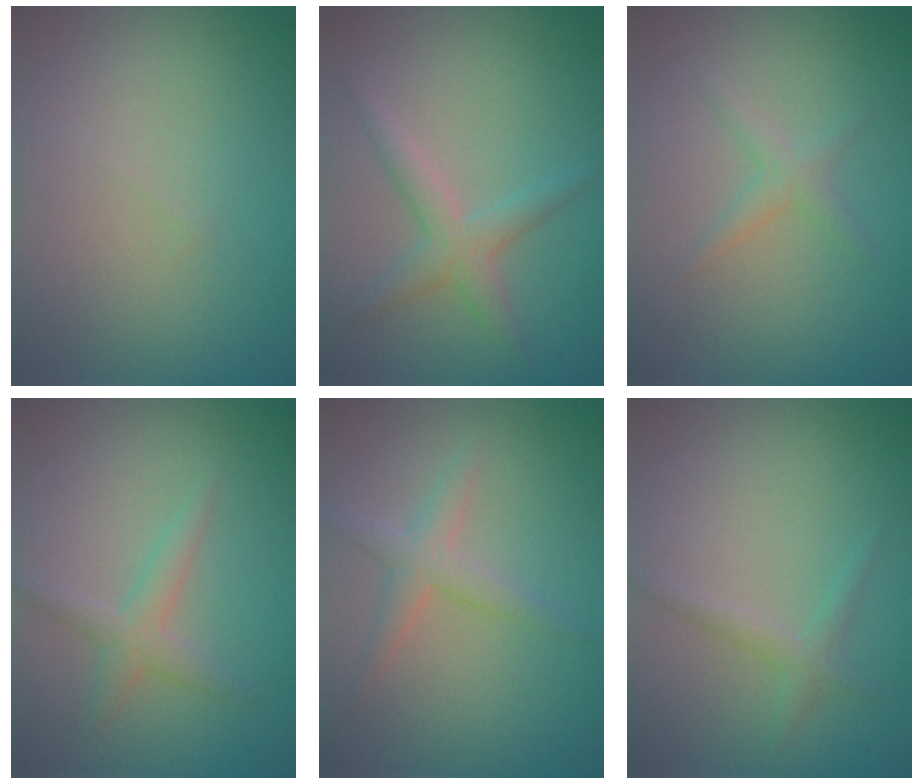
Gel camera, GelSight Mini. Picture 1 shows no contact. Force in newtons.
{"total": 1.7, "press": 1.7, "slide": 0.2}
{"total": 1.4, "press": 1.4, "slide": 0.1}
{"total": 2.1, "press": 2.1, "slide": 0.1}
{"total": 2.2, "press": 2.2, "slide": 0.1}
{"total": 1.4, "press": 1.4, "slide": 0.0}